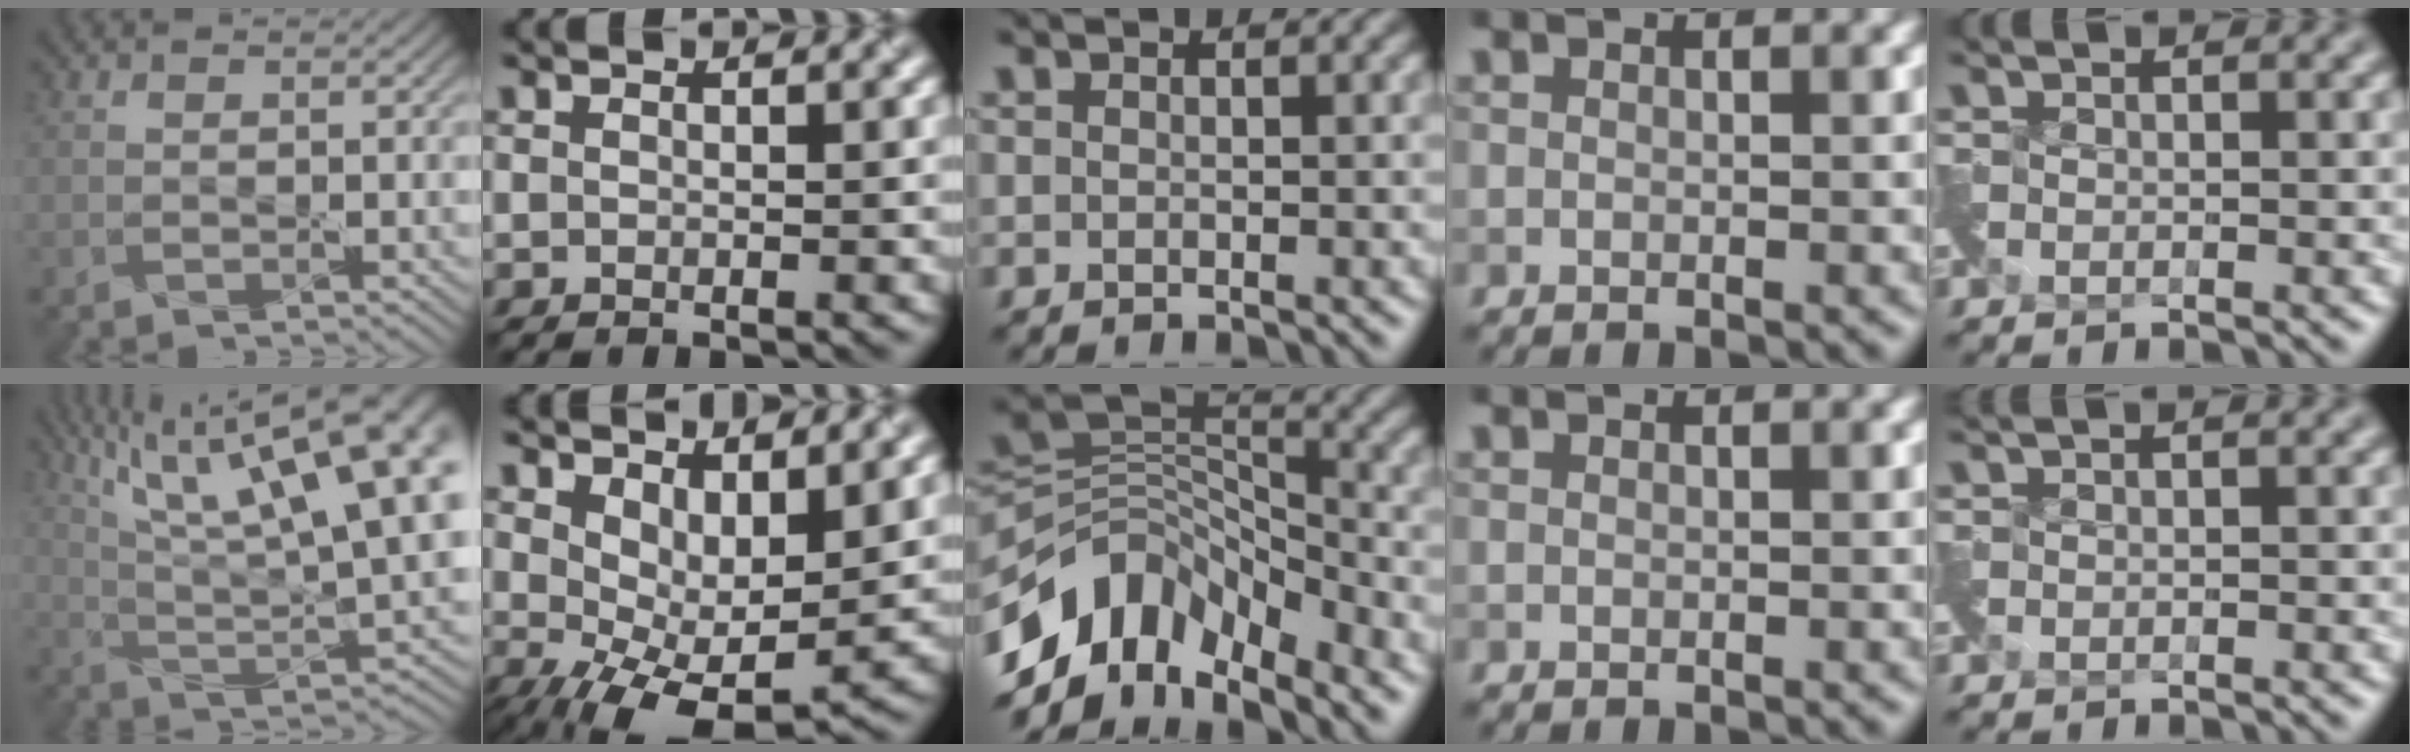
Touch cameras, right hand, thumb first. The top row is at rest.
{"thumb": {"total": 19.6, "force": [9.2, 5.9, 16.3], "torque": [-0.268, 0.051, 0.148]}, "index": {"total": 6.9, "force": [0.6, 3.4, 6.0], "torque": [-0.108, -0.016, 0.016]}, "middle": {"total": 9.3, "force": [-5.8, 5.4, 4.9], "torque": [-0.079, 0.002, -0.118]}, "little": {"total": 0.7, "force": [0.3, 0.2, 0.6], "torque": [-0.013, 0.002, 0.005]}}